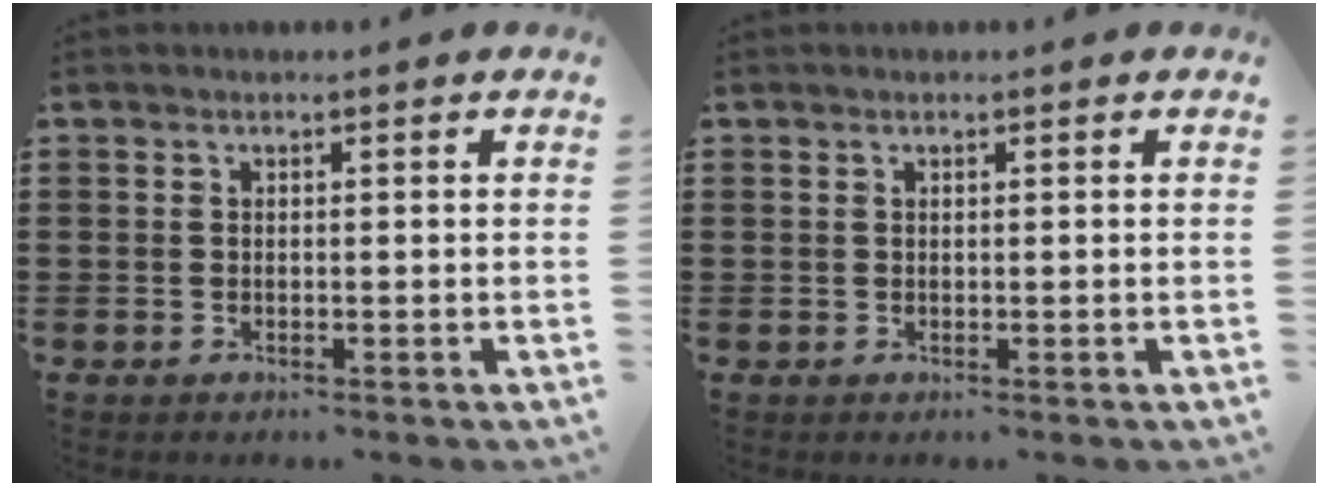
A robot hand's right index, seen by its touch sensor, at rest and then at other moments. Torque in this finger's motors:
{"motor_torque": [0.90, 1.24, 0.06, 0.00]}